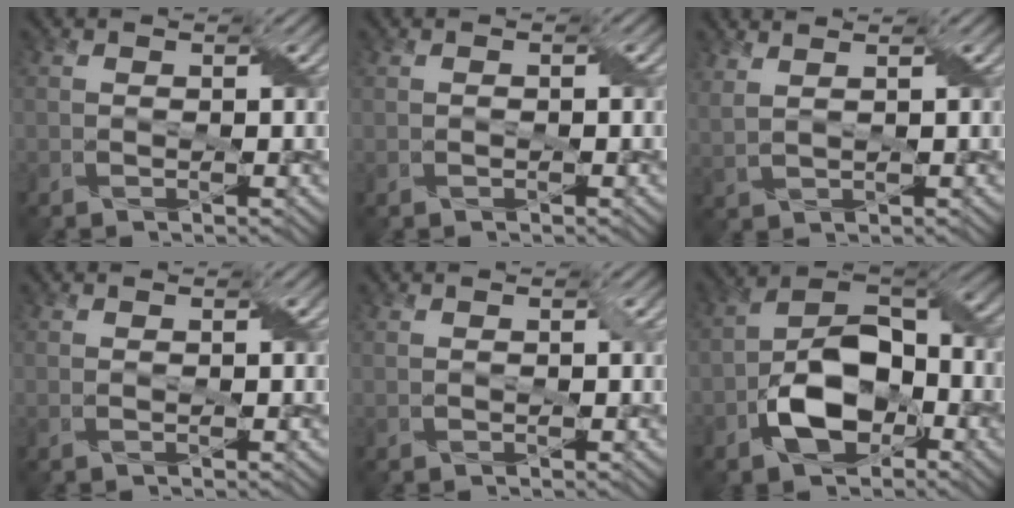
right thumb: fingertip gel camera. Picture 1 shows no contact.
{"total": 0.5, "force": [0.0, 0.3, 0.4], "torque": [-0.009, 0.002, 0.001]}
{"total": 3.6, "force": [2.5, 1.1, 2.2], "torque": [-0.044, 0.016, 0.031]}
{"total": 0.6, "force": [0.4, -0.1, 0.4], "torque": [-0.011, 0.004, 0.006]}
{"total": 0.7, "force": [0.5, 0.0, 0.5], "torque": [-0.014, 0.005, 0.007]}
{"total": 11.1, "force": [-4.1, 6.8, 7.8], "torque": [-0.145, 0.003, -0.081]}